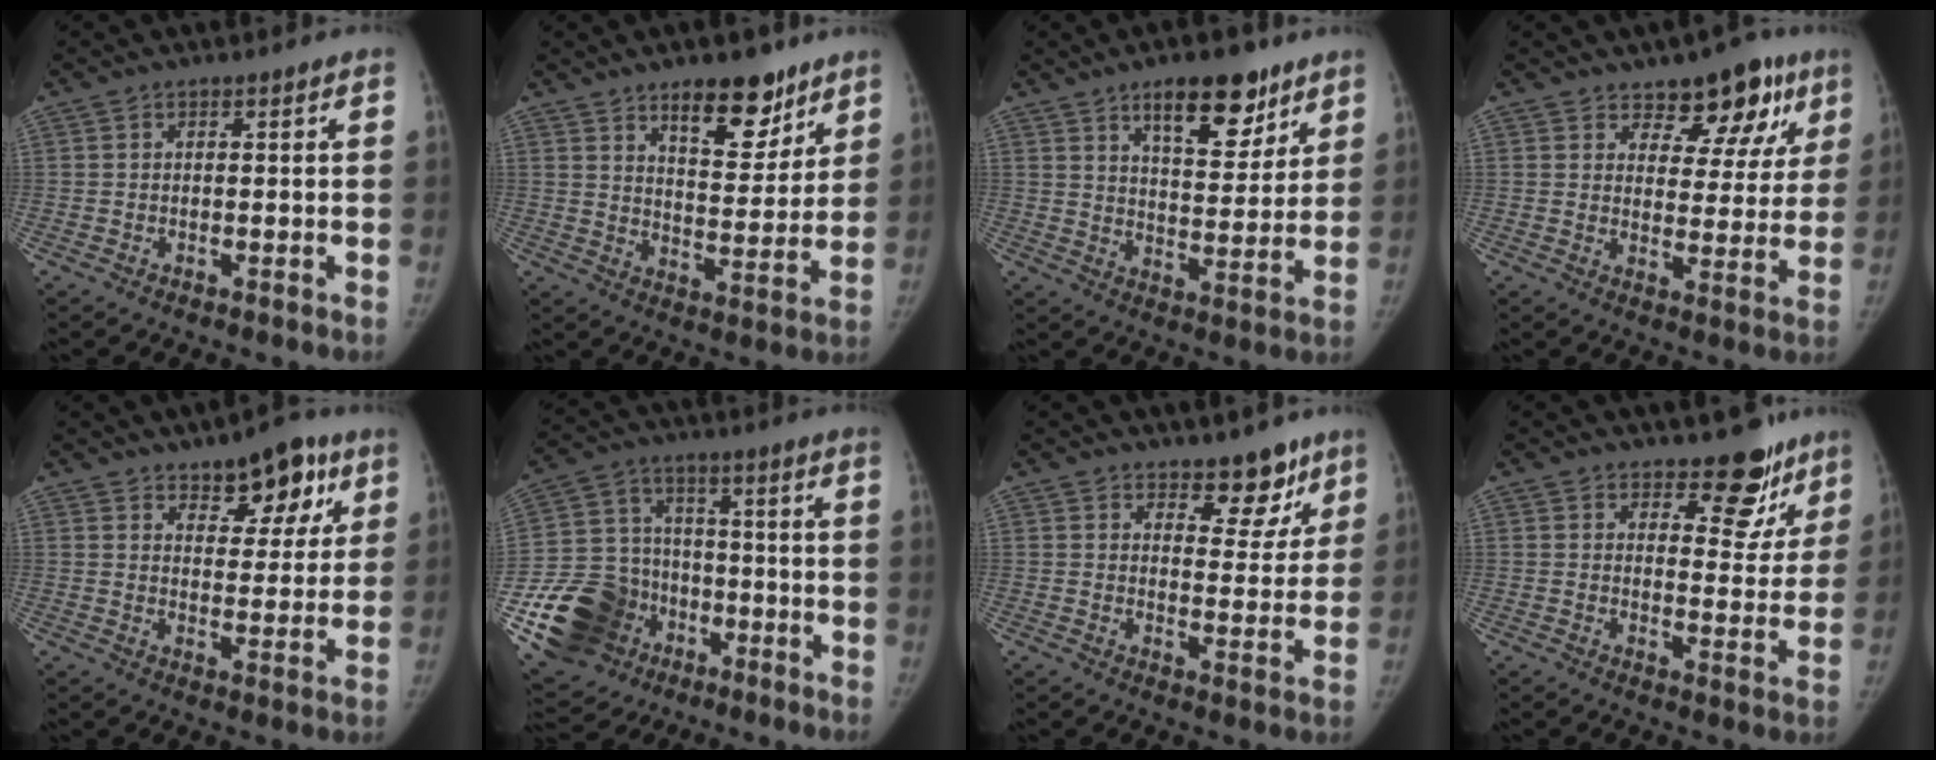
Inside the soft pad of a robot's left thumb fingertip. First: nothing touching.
{"total": 12.1, "force": [8.2, 5.2, 7.3], "torque": [-0.067, -0.054, 0.129]}
{"total": 13.3, "force": [8.3, 5.6, 8.7], "torque": [-0.090, -0.044, 0.130]}
{"total": 11.6, "force": [7.3, 6.6, 6.0], "torque": [-0.017, -0.034, 0.096]}
{"total": 10.8, "force": [6.4, 5.6, 6.6], "torque": [-0.046, -0.028, 0.090]}
{"total": 20.1, "force": [-7.9, 16.5, 8.3], "torque": [-0.144, 0.068, -0.122]}
{"total": 7.8, "force": [5.6, 4.1, 3.5], "torque": [0.001, -0.035, 0.078]}
{"total": 9.3, "force": [7.1, 4.8, 3.6], "torque": [0.002, -0.051, 0.091]}